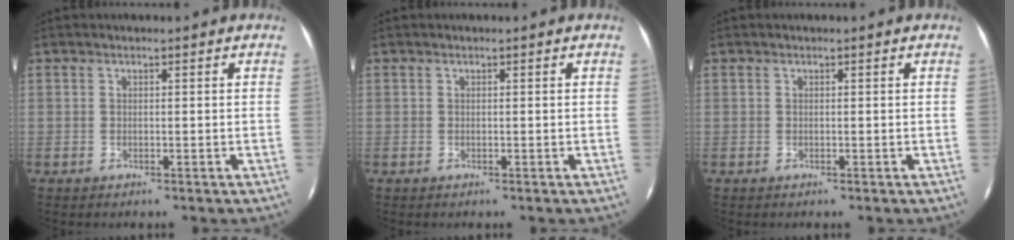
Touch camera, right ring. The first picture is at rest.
{"total": 0.0}
{"total": 0.0}